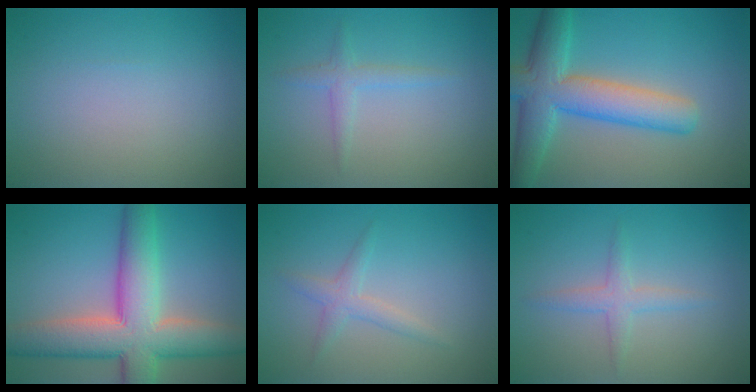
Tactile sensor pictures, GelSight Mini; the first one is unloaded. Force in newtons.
{"total": 1.6, "press": 1.6, "slide": 0.1}
{"total": 7.5, "press": 7.5, "slide": 0.2}
{"total": 10.1, "press": 10.1, "slide": 0.6}
{"total": 1.8, "press": 1.8, "slide": 0.1}
{"total": 1.8, "press": 1.8, "slide": 0.1}